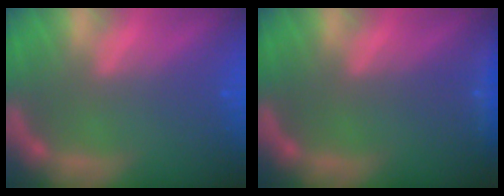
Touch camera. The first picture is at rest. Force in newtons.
{"total": 1.4}